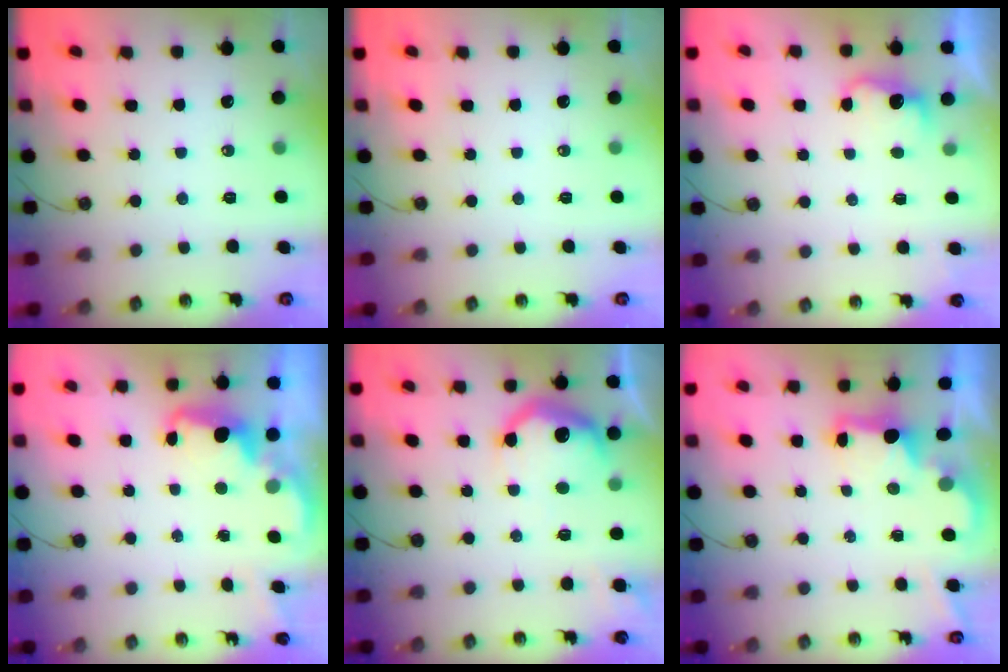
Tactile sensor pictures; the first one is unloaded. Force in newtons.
{"total": 0.0}
{"total": 3.5, "press": 3.4, "slide": 0.8}
{"total": 2.4, "press": 2.4, "slide": 0.5}
{"total": 11.8, "press": 11.8, "slide": 0.8}
{"total": 2.3, "press": 2.2, "slide": 0.7}